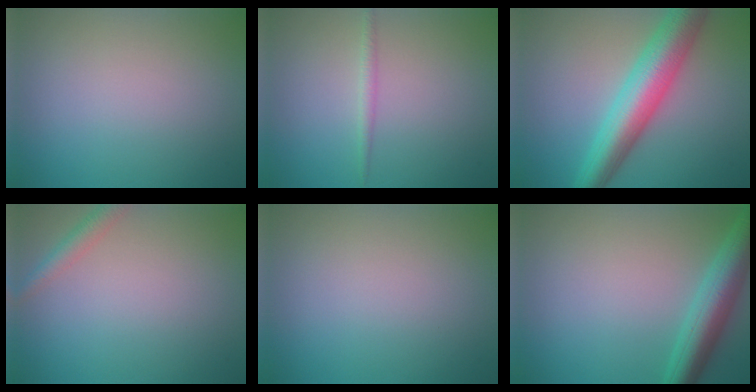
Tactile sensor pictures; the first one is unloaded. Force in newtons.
{"total": 1.0, "press": 1.0, "slide": 0.0}
{"total": 7.9, "press": 7.9, "slide": 0.1}
{"total": 1.8, "press": 1.8, "slide": 0.1}
{"total": 0.0}
{"total": 5.4, "press": 5.4, "slide": 0.1}